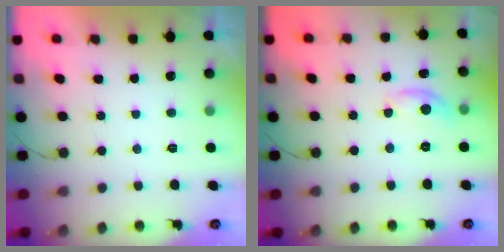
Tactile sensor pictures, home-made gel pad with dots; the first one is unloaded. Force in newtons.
{"total": 6.3, "press": 6.3, "slide": 0.4}